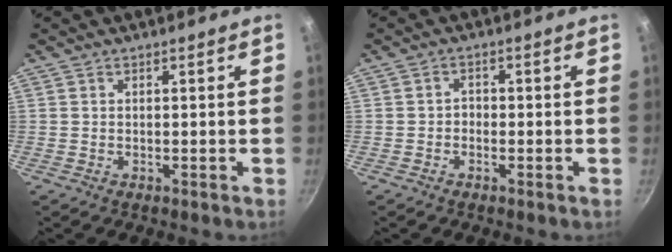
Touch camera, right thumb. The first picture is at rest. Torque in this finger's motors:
{"motor_torque": [-0.34, 0.01, -0.05, 0.12, -0.02]}